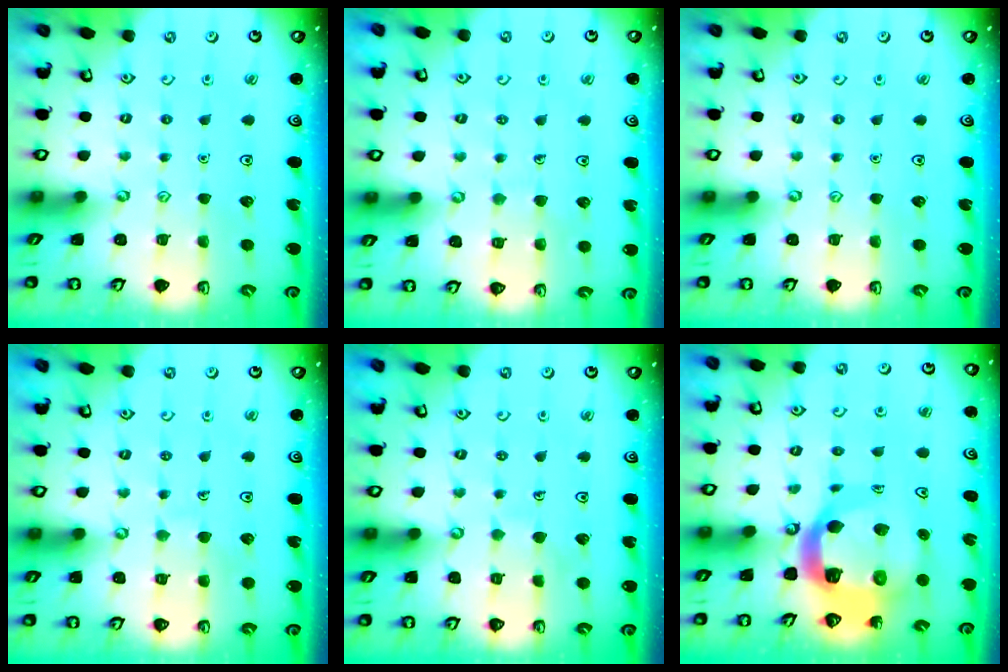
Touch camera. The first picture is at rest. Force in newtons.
{"total": 4.3, "press": 4.3, "slide": 0.2}
{"total": 0.0}
{"total": 4.6, "press": 4.6, "slide": 0.4}
{"total": 4.0, "press": 4.0, "slide": 0.3}
{"total": 14.8, "press": 14.6, "slide": 1.8}